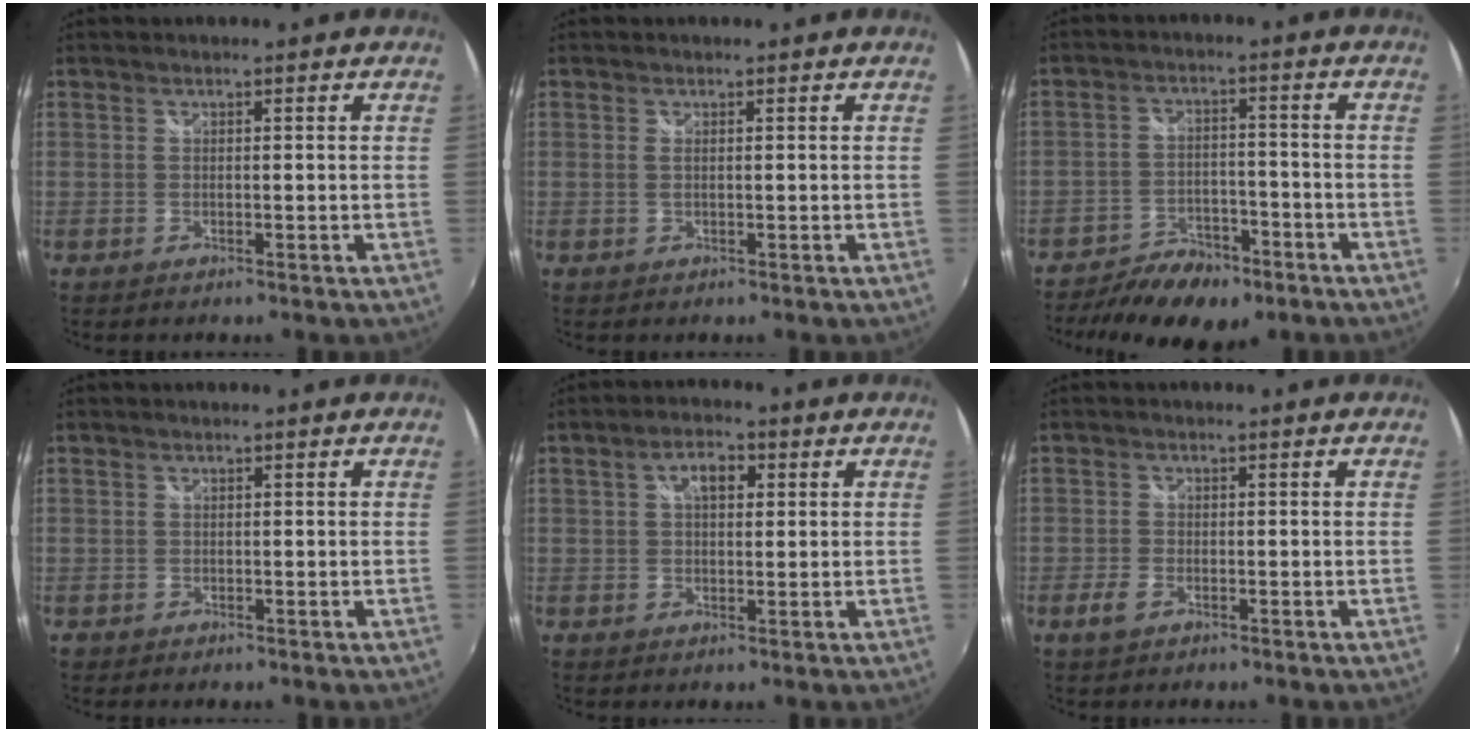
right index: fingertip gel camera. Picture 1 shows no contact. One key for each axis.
{"total": 0.6, "fx": 0.0, "fy": 0.1, "fz": 0.5, "tx": -0.013, "ty": 0.001, "tz": -0.001}
{"total": 13.3, "fx": -9.6, "fy": 6.3, "fz": 6.7, "tx": -0.155, "ty": -0.013, "tz": -0.149}
{"total": 0.8, "fx": -0.3, "fy": 0.8, "fz": 0.0, "tx": -0.004, "ty": 0.000, "tz": -0.003}
{"total": 4.6, "fx": 1.4, "fy": 2.6, "fz": 3.6, "tx": -0.058, "ty": 0.014, "tz": 0.022}
{"total": 2.7, "fx": -1.5, "fy": 1.4, "fz": 1.7, "tx": -0.039, "ty": -0.003, "tz": -0.028}